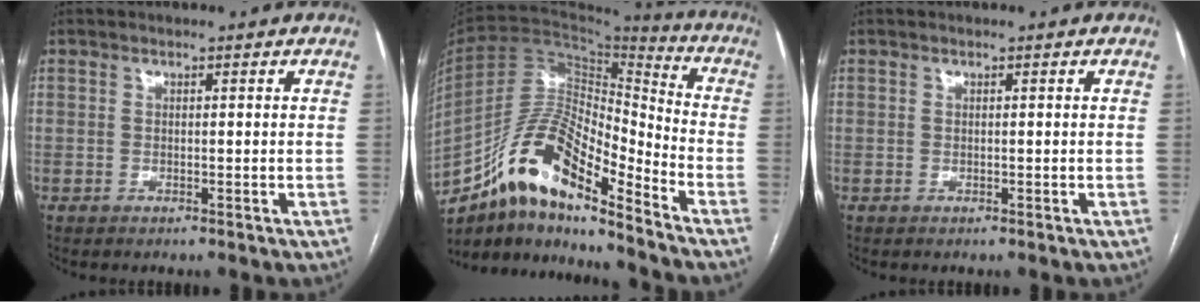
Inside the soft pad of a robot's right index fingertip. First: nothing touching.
{"total": 15.9, "force": [-11.0, 3.7, 10.9], "torque": [-0.201, 0.032, -0.191]}
{"total": 0.0}